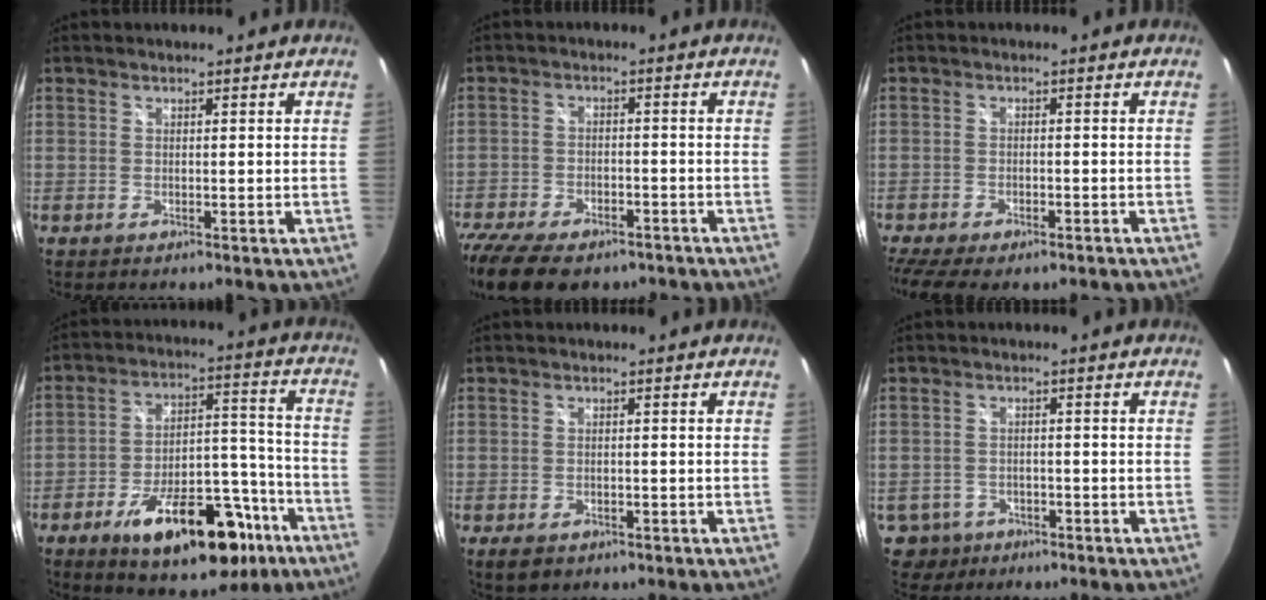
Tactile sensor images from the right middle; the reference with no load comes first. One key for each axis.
{"total": 17.8, "fx": -13.1, "fy": 8.2, "fz": 8.9, "tx": -0.217, "ty": -0.037, "tz": -0.207}
{"total": 10.0, "fx": -7.6, "fy": 3.5, "fz": 5.5, "tx": -0.132, "ty": -0.041, "tz": -0.122}
{"total": 21.7, "fx": -12.8, "fy": 9.6, "fz": 14.7, "tx": -0.232, "ty": 0.015, "tz": -0.177}
{"total": 3.9, "fx": -2.2, "fy": 2.4, "fz": 2.0, "tx": -0.044, "ty": -0.012, "tz": -0.031}
{"total": 5.2, "fx": -2.7, "fy": 4.4, "fz": 1.0, "tx": -0.037, "ty": 0.000, "tz": -0.037}